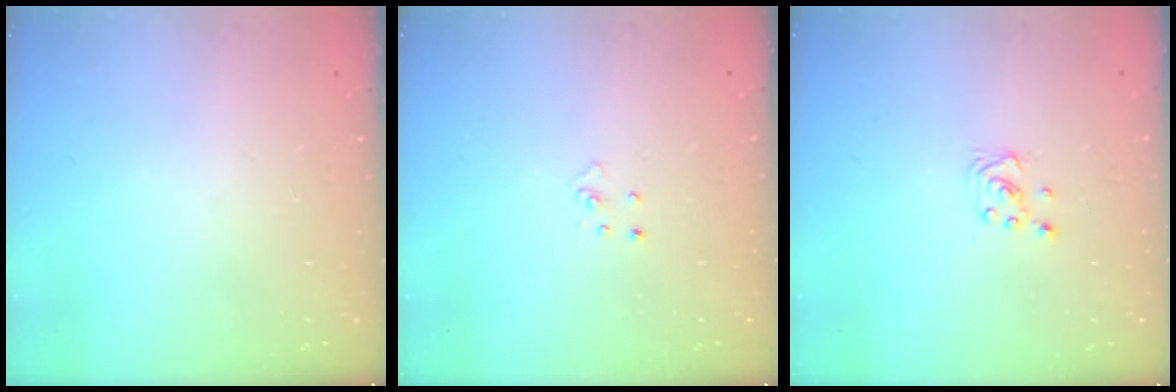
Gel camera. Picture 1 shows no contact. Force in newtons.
{"total": 3.0, "press": 2.9, "slide": 0.3}
{"total": 2.1, "press": 2.1, "slide": 0.2}